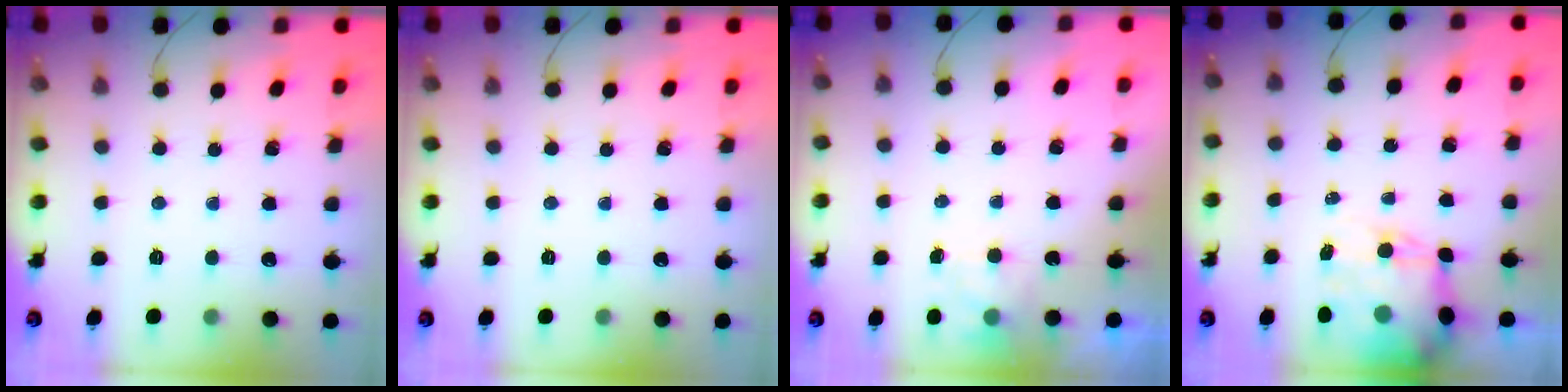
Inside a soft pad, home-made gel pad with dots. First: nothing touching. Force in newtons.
{"total": 0.0}
{"total": 3.0, "press": 2.7, "slide": 1.4}
{"total": 11.6, "press": 11.2, "slide": 3.0}